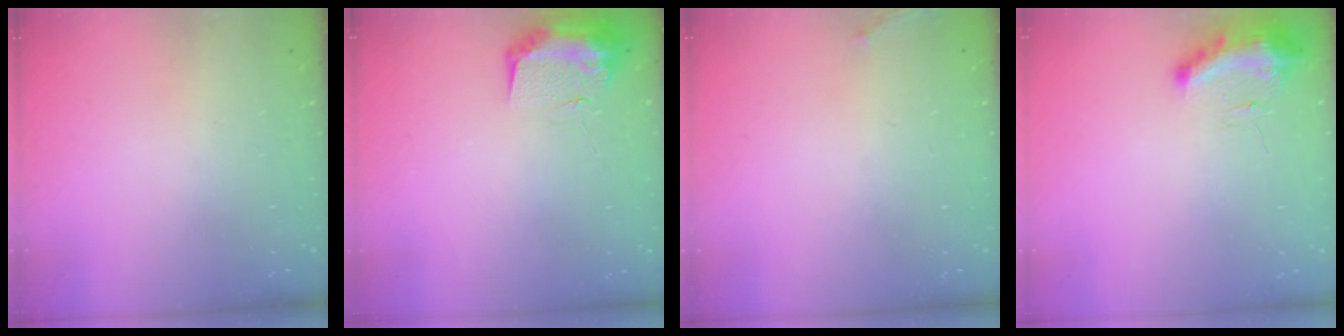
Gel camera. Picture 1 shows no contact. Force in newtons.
{"total": 9.4, "press": 9.4, "slide": 0.9}
{"total": 5.6, "press": 5.3, "slide": 1.7}
{"total": 9.4, "press": 9.3, "slide": 1.3}